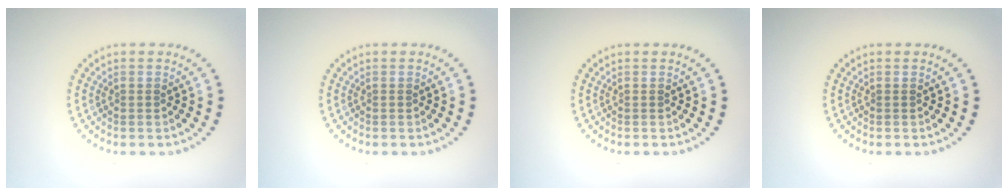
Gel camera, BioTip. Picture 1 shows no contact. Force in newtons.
{"total": 0.0}
{"total": 0.0}
{"total": 0.0}